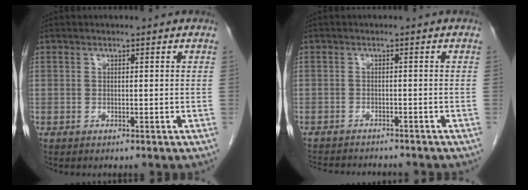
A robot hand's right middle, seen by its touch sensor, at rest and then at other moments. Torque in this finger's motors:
{"motor_torque": [0.62, -0.58, 0.04, 0.02]}